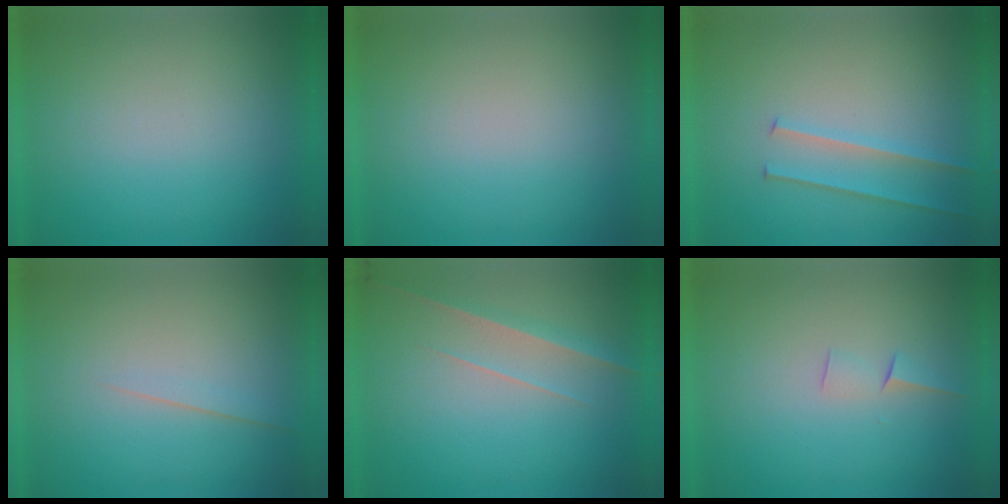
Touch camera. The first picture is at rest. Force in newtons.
{"total": 0.0}
{"total": 2.2}
{"total": 1.6}
{"total": 2.8}
{"total": 1.5}